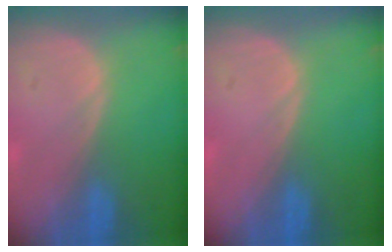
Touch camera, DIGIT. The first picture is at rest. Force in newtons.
{"total": 0.0}